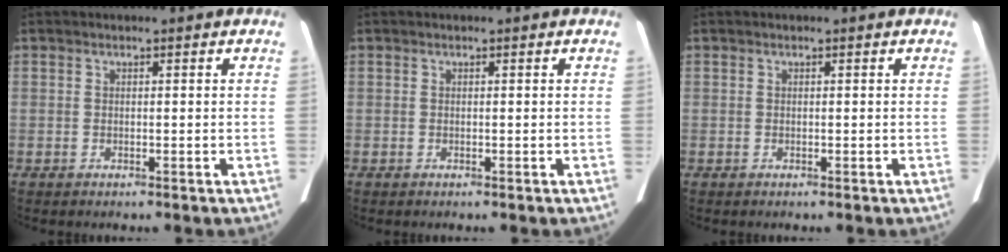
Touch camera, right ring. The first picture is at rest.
{"total": 0.0}
{"total": 0.0}